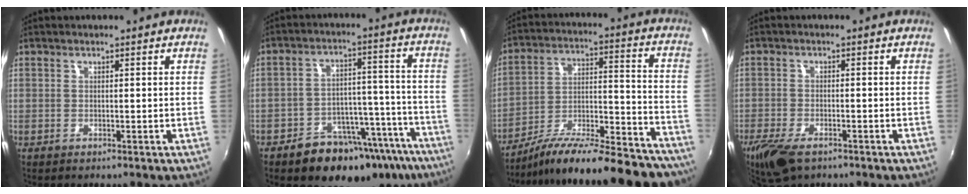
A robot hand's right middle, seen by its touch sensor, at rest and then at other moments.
{"total": 19.0, "force": [-13.7, 9.9, 8.6], "torque": [-0.139, 0.036, -0.167]}
{"total": 26.6, "force": [-22.5, 5.6, 13.0], "torque": [-0.200, -0.012, -0.317]}
{"total": 8.2, "force": [-5.7, 3.3, 4.9], "torque": [-0.124, -0.029, -0.105]}